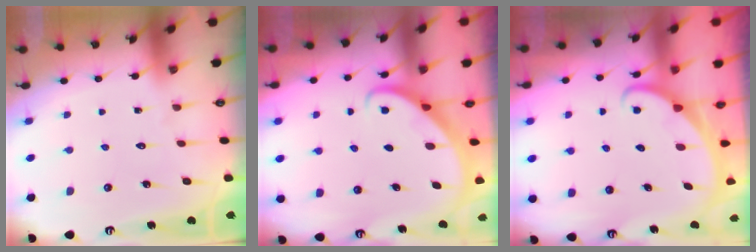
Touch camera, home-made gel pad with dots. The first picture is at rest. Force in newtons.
{"total": 2.7, "press": 2.7, "slide": 0.2}
{"total": 1.9, "press": 1.9, "slide": 0.1}